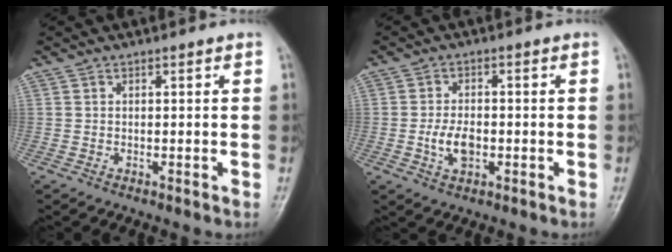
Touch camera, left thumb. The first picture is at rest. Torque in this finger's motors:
{"motor_torque": [-0.11, 0.43, 0.51, 0.14, 0.05]}